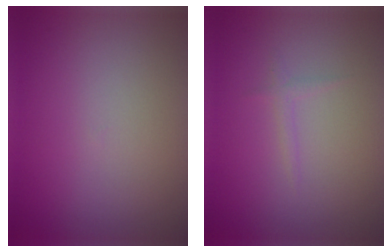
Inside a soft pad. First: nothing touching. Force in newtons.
{"total": 0.8, "press": 0.8, "slide": 0.1}